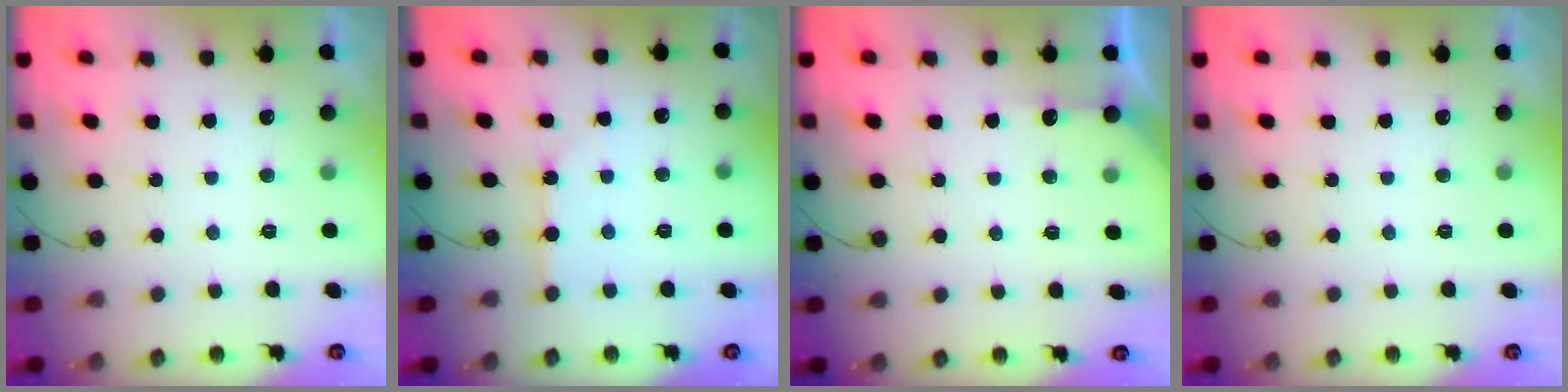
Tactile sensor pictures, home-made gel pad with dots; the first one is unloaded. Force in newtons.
{"total": 4.0, "press": 3.9, "slide": 0.3}
{"total": 2.7, "press": 2.7, "slide": 0.2}
{"total": 0.0}